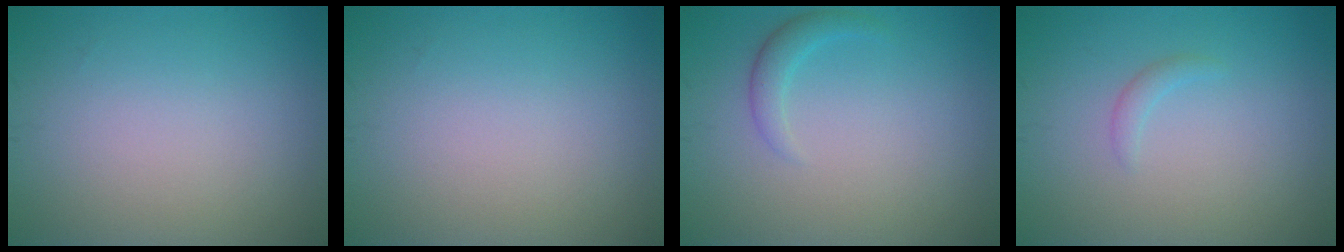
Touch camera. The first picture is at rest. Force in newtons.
{"total": 0.0}
{"total": 1.5, "press": 1.5, "slide": 0.2}
{"total": 0.9, "press": 0.9, "slide": 0.2}